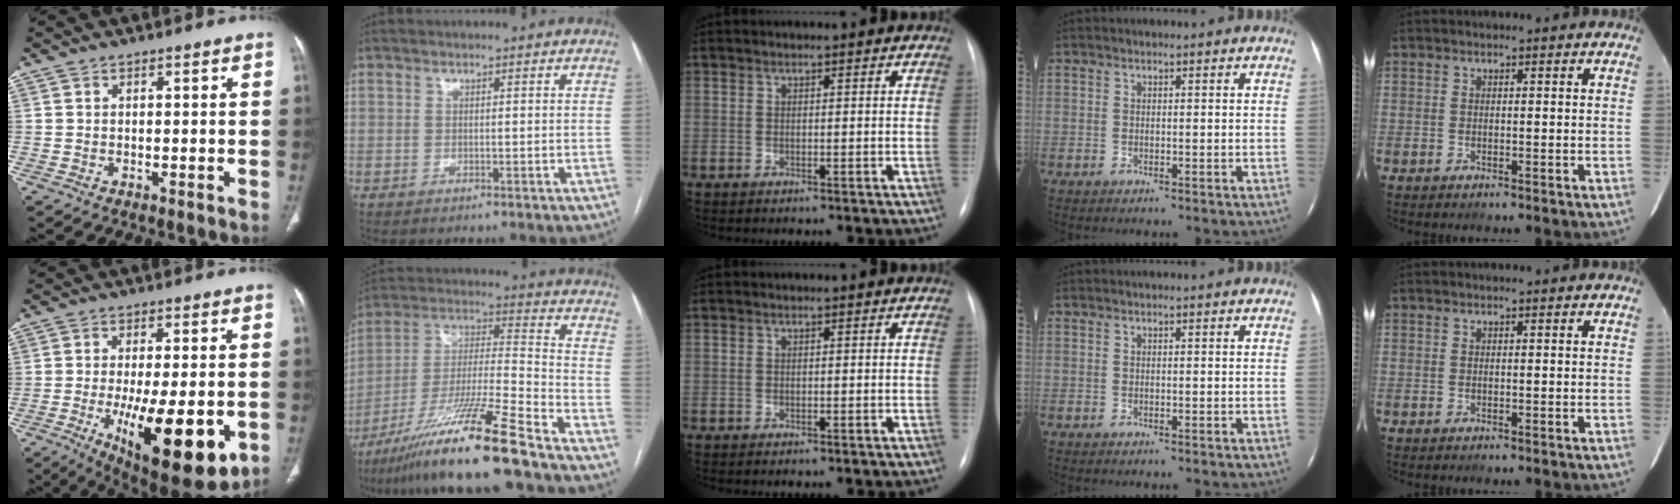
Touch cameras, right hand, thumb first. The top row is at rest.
{"thumb": {"total": 20.4, "force": [-5.7, 7.3, 18.2], "torque": [-0.253, -0.023, -0.065]}, "index": {"total": 18.7, "force": [-13.8, -0.9, 12.6], "torque": [-0.256, -0.027, -0.250]}}